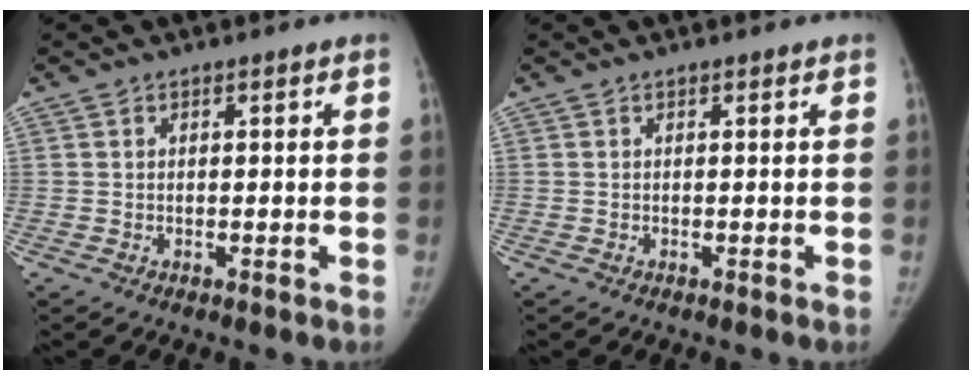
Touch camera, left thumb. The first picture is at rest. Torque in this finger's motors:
{"motor_torque": [0.00, 0.00, 0.11, -0.07, 0.00]}